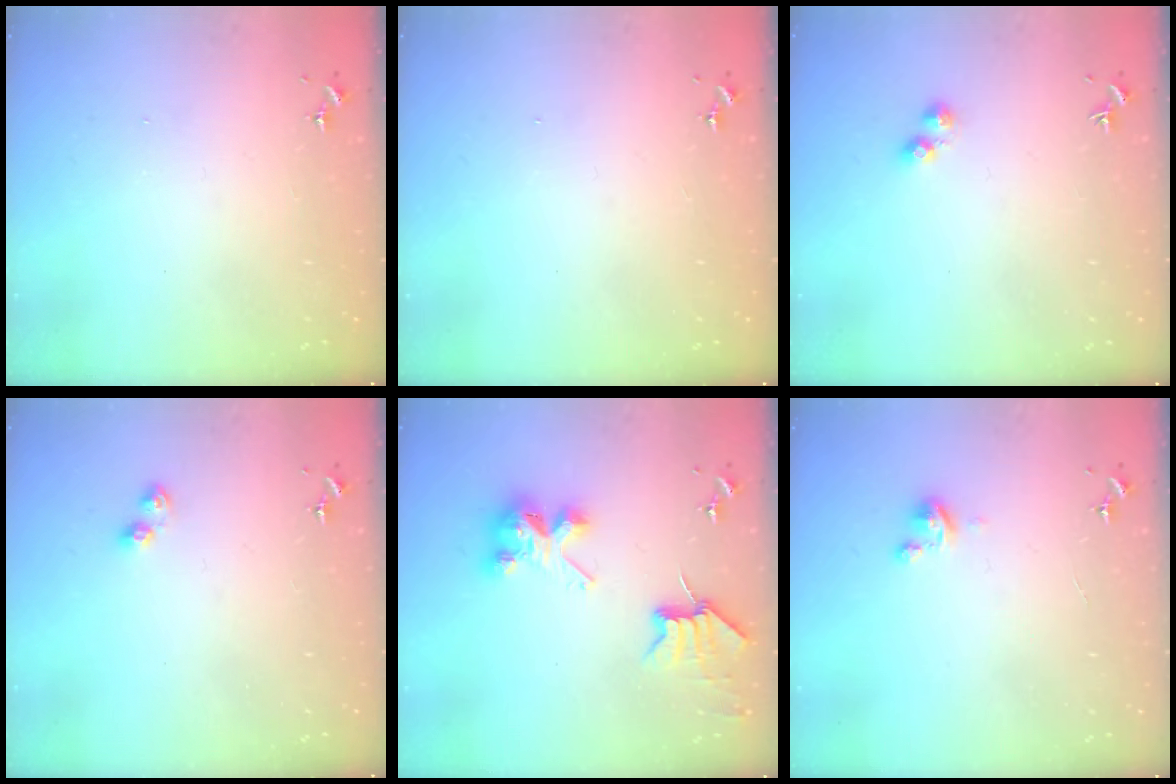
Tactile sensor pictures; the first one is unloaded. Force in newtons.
{"total": 0.0}
{"total": 2.8, "press": 2.8, "slide": 0.5}
{"total": 4.2, "press": 4.2, "slide": 0.4}
{"total": 7.2, "press": 7.2, "slide": 0.2}
{"total": 2.8, "press": 2.8, "slide": 0.3}